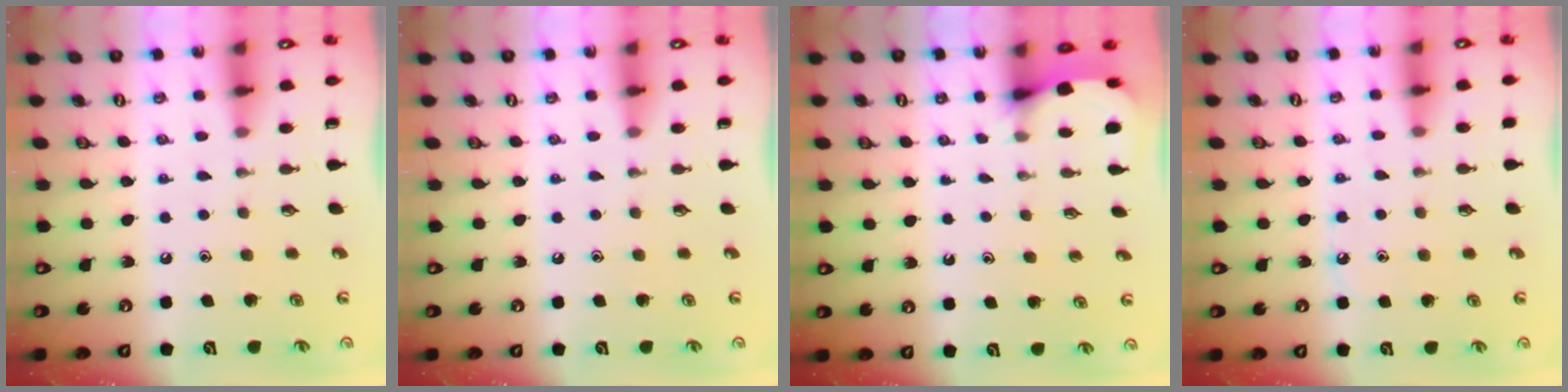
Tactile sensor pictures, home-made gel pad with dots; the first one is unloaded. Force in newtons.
{"total": 0.0}
{"total": 3.0, "press": 3.0, "slide": 0.4}
{"total": 4.4, "press": 4.4, "slide": 0.6}